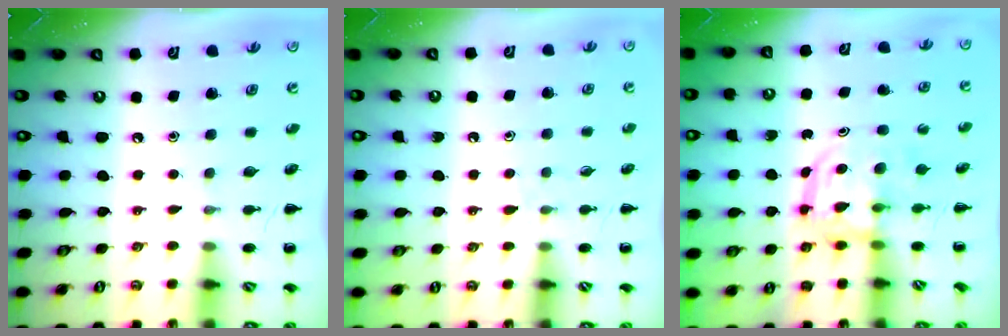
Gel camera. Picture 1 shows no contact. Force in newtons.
{"total": 3.4, "press": 3.0, "slide": 1.6}
{"total": 3.1, "press": 3.1, "slide": 0.4}